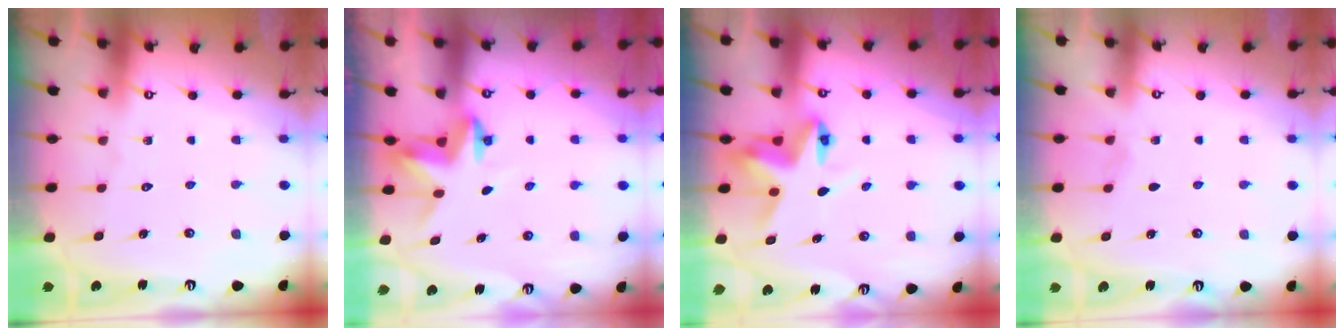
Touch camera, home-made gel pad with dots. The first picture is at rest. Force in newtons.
{"total": 3.2, "press": 3.2, "slide": 0.1}
{"total": 4.9, "press": 4.9, "slide": 0.3}
{"total": 3.1, "press": 2.3, "slide": 2.1}